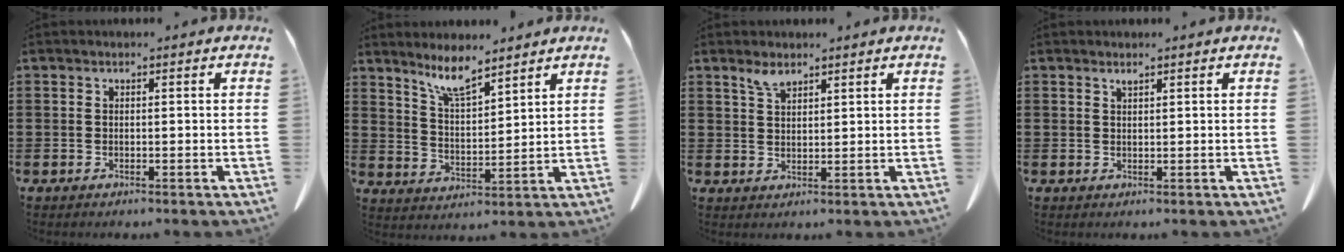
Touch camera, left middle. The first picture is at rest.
{"total": 6.7, "force": [5.8, 0.8, 3.3], "torque": [-0.082, -0.022, 0.105]}
{"total": 2.6, "force": [2.2, 0.8, 1.1], "torque": [-0.028, 0.000, 0.043]}
{"total": 0.9, "force": [0.8, 0.0, 0.5], "torque": [-0.012, -0.005, 0.018]}